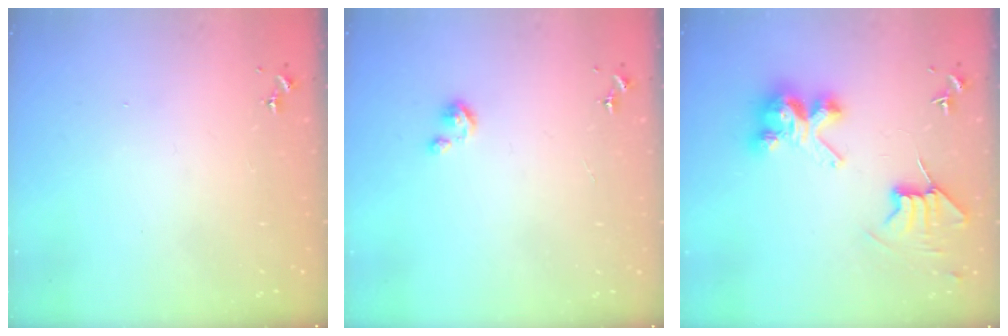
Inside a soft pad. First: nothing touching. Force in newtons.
{"total": 3.3, "press": 3.3, "slide": 0.3}
{"total": 9.5, "press": 9.5, "slide": 0.7}